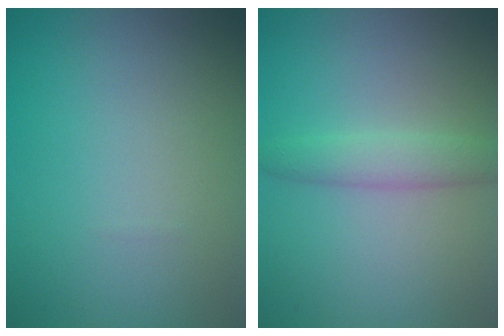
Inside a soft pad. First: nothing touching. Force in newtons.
{"total": 2.4, "press": 2.4, "slide": 0.1}